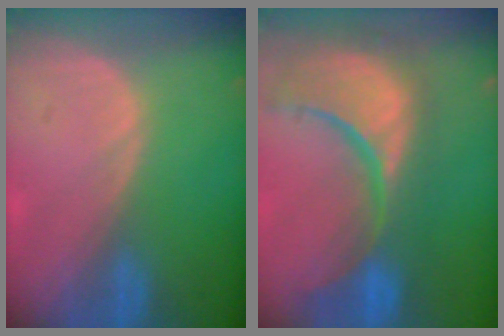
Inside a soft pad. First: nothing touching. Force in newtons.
{"total": 15.2, "press": 12.2, "slide": 9.2}